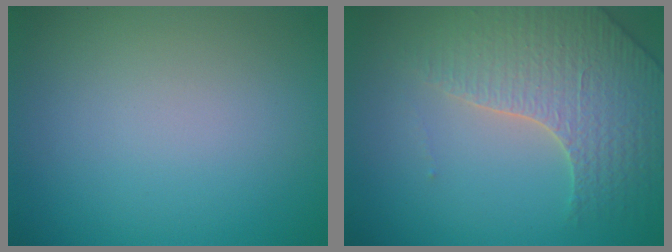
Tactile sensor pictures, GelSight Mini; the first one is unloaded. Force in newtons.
{"total": 4.1, "press": 4.0, "slide": 0.8}